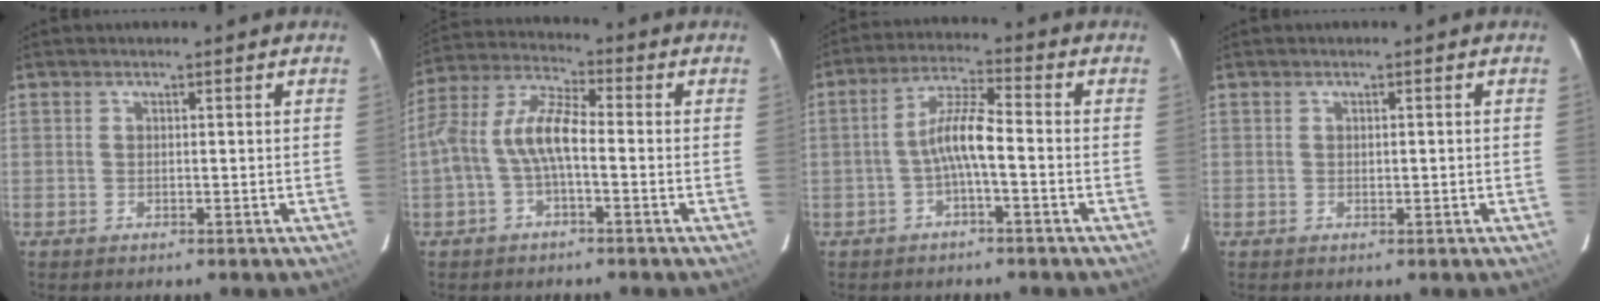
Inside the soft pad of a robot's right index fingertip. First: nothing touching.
{"total": 8.7, "force": [-1.9, 3.0, 7.9], "torque": [-0.179, 0.018, -0.036]}
{"total": 6.0, "force": [-2.0, 0.6, 5.6], "torque": [-0.120, 0.015, -0.036]}
{"total": 0.8, "force": [-0.2, 0.4, 0.7], "torque": [-0.010, 0.003, -0.001]}